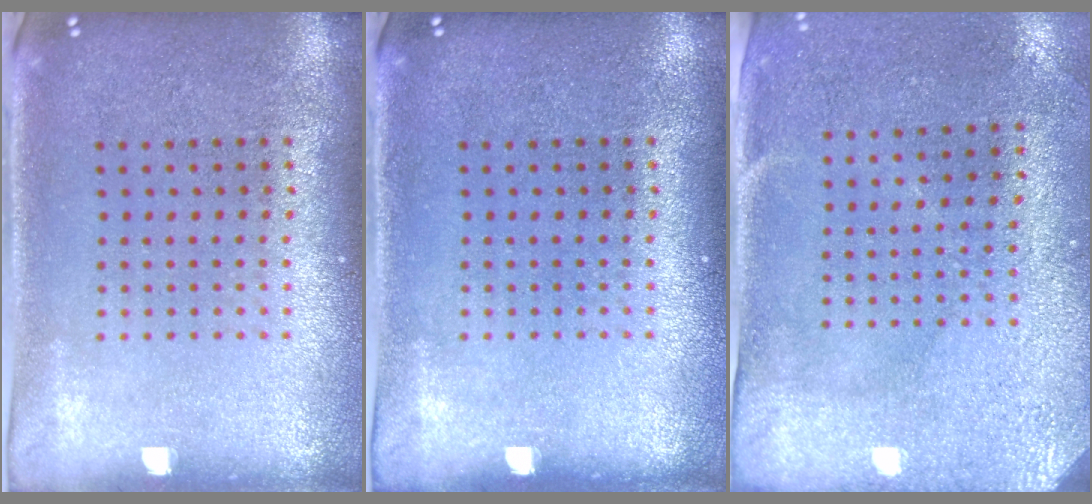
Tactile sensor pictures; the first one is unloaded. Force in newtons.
{"total": 0.0}
{"total": 3.0, "press": 2.4, "slide": 1.8}